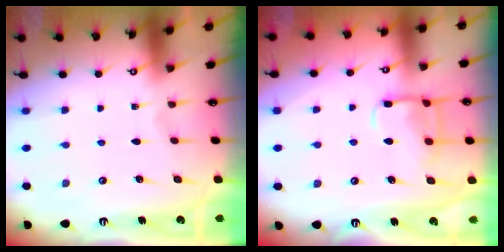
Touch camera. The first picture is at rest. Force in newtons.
{"total": 12.2, "press": 12.2, "slide": 1.2}